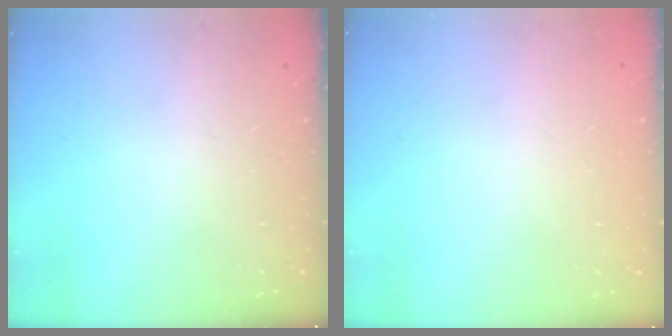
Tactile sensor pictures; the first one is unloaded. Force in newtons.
{"total": 0.0}